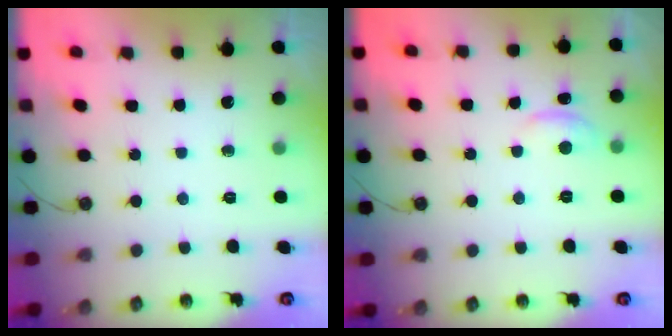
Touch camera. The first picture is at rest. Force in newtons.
{"total": 1.4, "press": 1.0, "slide": 1.0}